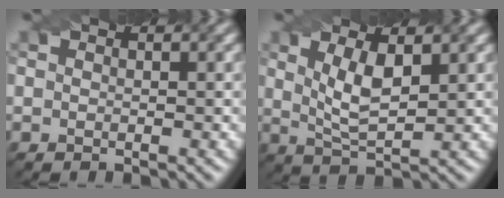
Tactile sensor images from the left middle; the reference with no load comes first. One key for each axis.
{"total": 4.0, "fx": 1.2, "fy": 1.4, "fz": 3.6, "tx": -0.078, "ty": -0.006, "tz": 0.027}